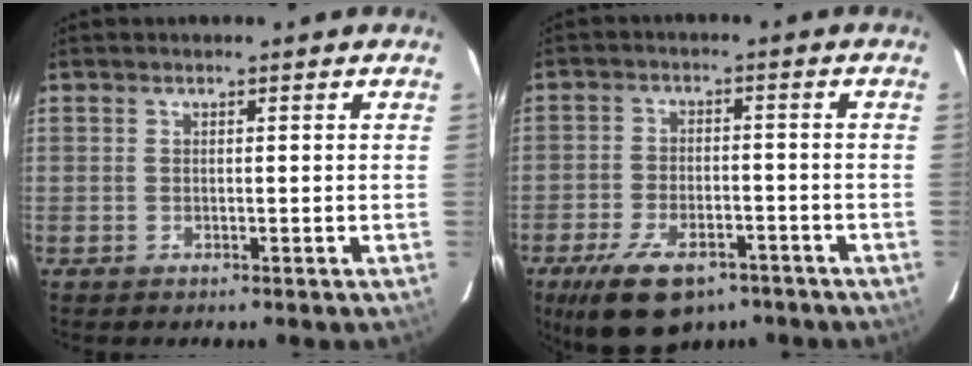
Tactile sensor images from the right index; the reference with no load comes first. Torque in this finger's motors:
{"motor_torque": [1.23, -0.91, 0.54, 0.06]}